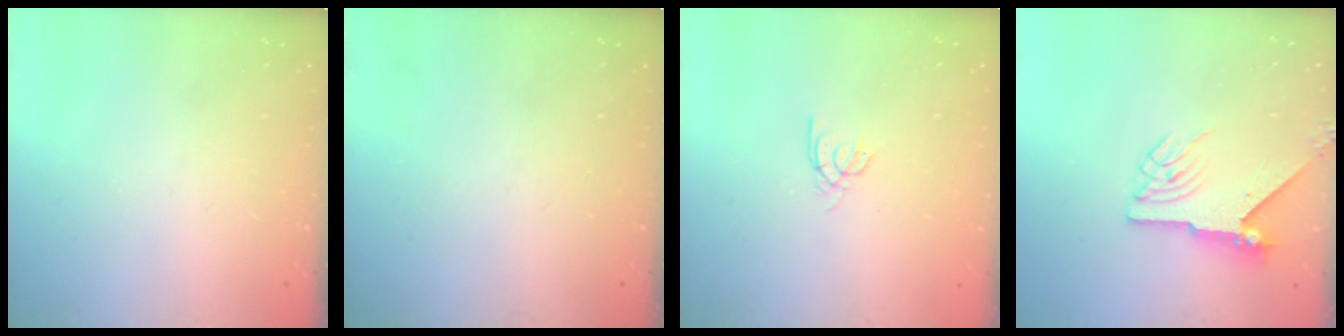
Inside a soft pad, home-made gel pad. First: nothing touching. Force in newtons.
{"total": 0.0}
{"total": 2.2, "press": 2.2, "slide": 0.2}
{"total": 6.4, "press": 6.4, "slide": 0.7}